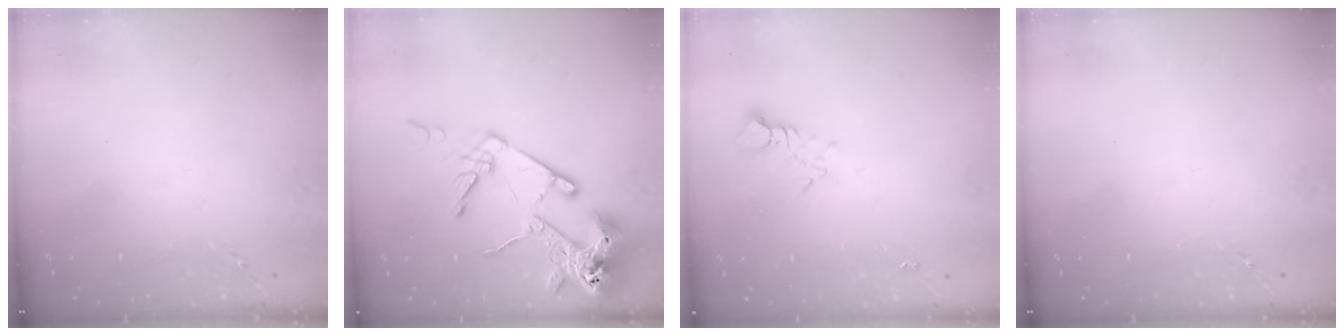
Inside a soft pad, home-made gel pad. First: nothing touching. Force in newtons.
{"total": 17.2, "press": 17.1, "slide": 2.2}
{"total": 3.2, "press": 3.2, "slide": 0.2}
{"total": 0.0}